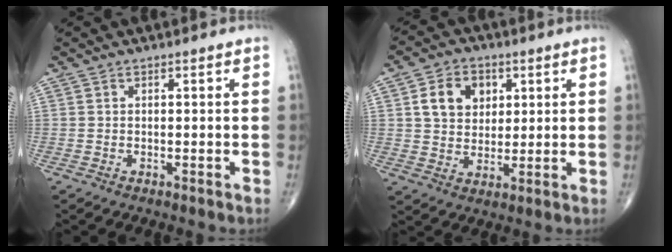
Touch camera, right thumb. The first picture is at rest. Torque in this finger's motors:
{"motor_torque": [1.12, 1.09, 0.27, -0.12, 0.24]}